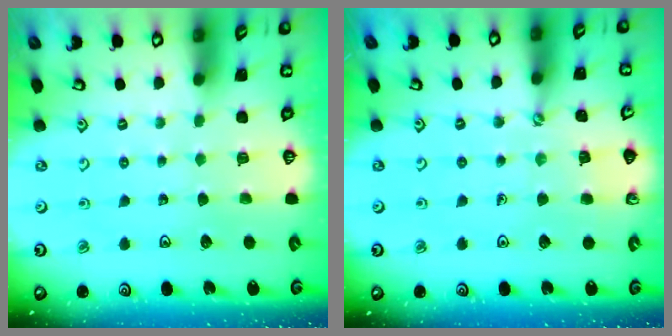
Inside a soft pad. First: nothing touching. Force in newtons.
{"total": 2.7, "press": 2.7, "slide": 0.4}